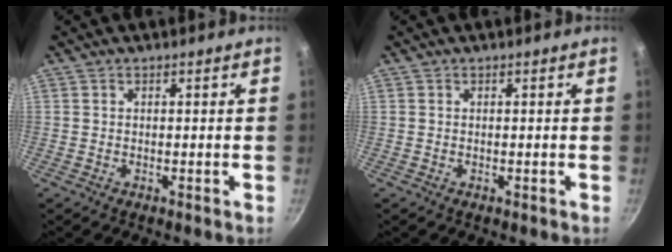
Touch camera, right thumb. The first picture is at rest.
{"total": 0.0}